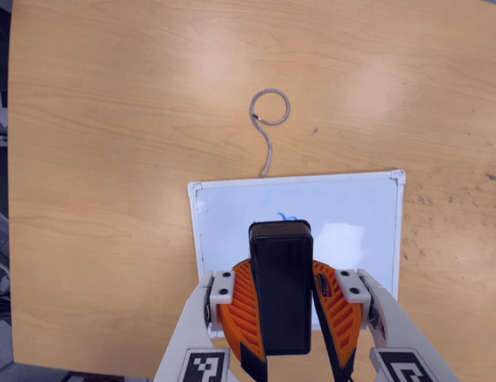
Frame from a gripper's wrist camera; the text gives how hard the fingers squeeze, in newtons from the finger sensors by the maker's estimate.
{"total": 11.1, "left": 9.8, "right": 12.5}